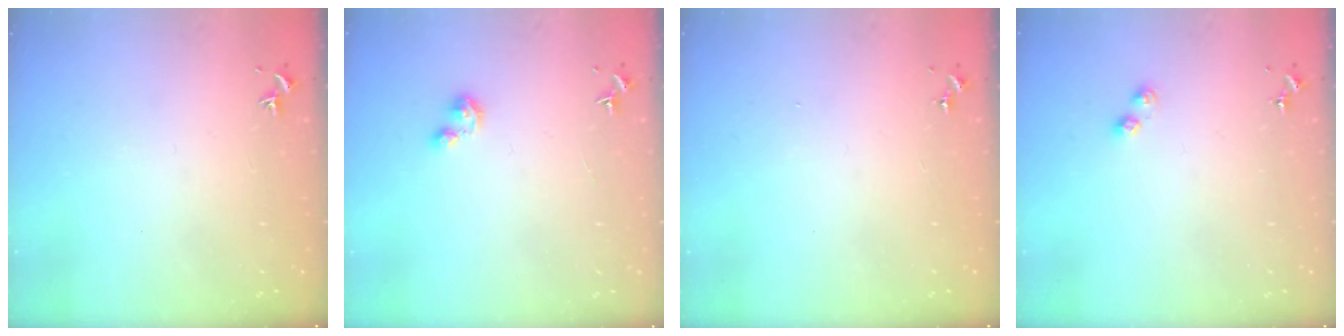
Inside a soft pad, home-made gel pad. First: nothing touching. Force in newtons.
{"total": 2.2, "press": 2.2, "slide": 0.2}
{"total": 0.0}
{"total": 3.7, "press": 3.7, "slide": 0.4}